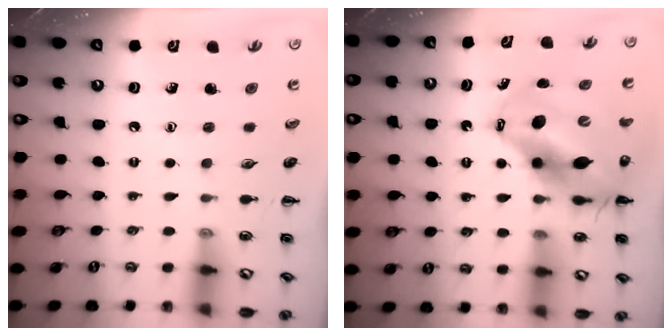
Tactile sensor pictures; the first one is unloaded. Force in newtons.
{"total": 14.4, "press": 13.8, "slide": 4.1}